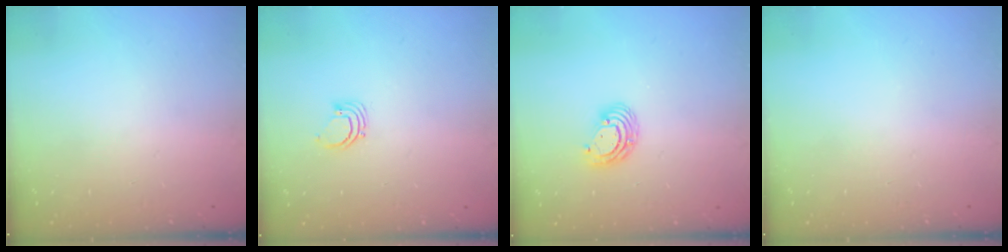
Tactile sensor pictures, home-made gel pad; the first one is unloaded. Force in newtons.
{"total": 2.3, "press": 2.3, "slide": 0.1}
{"total": 5.8, "press": 5.8, "slide": 0.4}
{"total": 0.0}